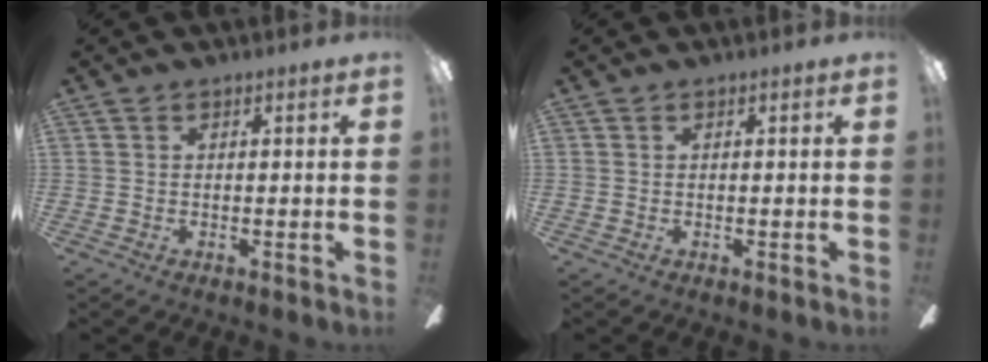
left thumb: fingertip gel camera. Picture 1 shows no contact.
{"total": 0.0}